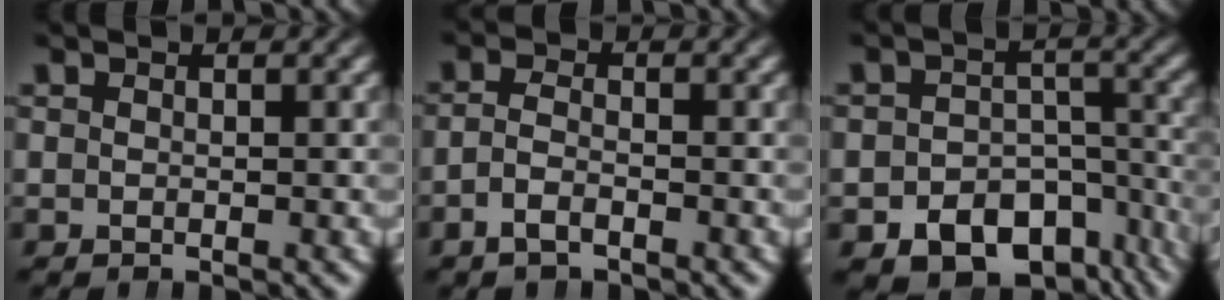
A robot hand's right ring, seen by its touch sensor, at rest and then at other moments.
{"total": 1.9, "force": [-1.3, 0.8, 1.2], "torque": [-0.022, -0.008, -0.018]}
{"total": 10.7, "force": [-7.5, 6.4, 3.9], "torque": [-0.037, -0.024, -0.108]}